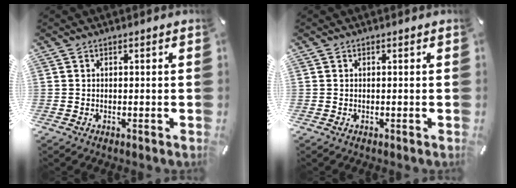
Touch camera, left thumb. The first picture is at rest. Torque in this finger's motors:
{"motor_torque": [0.00, 0.00, 0.01, 0.01, 0.00]}